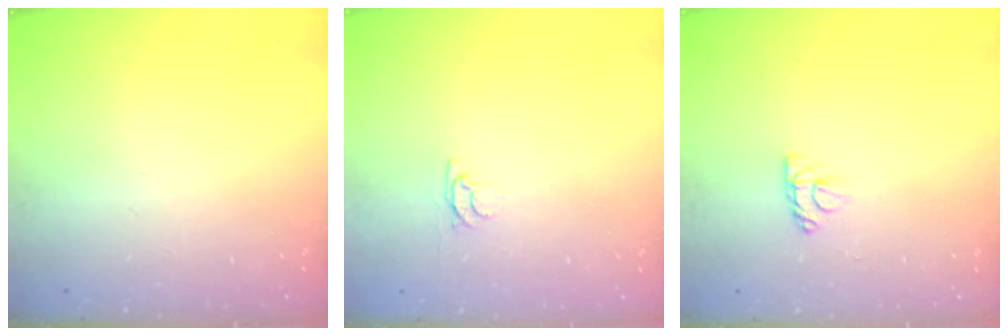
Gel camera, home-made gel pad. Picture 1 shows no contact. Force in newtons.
{"total": 3.1, "press": 3.0, "slide": 0.4}
{"total": 4.9, "press": 4.9, "slide": 0.3}